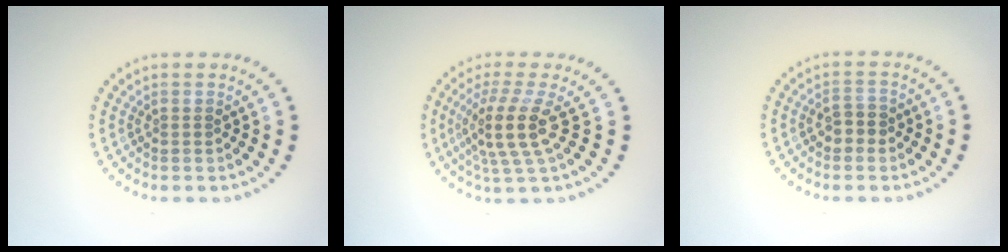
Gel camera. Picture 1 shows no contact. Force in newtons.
{"total": 4.1, "press": 2.9, "slide": 2.8}
{"total": 1.9, "press": 1.8, "slide": 0.7}